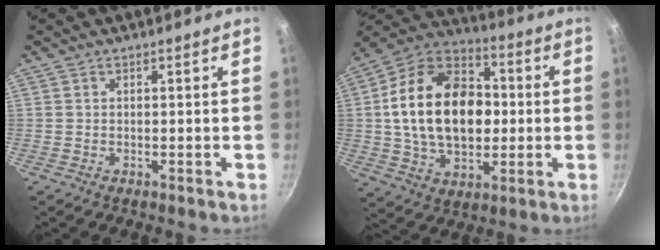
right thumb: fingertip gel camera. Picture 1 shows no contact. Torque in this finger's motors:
{"motor_torque": [-0.01, 3.44, 1.80, 0.54, 0.39]}